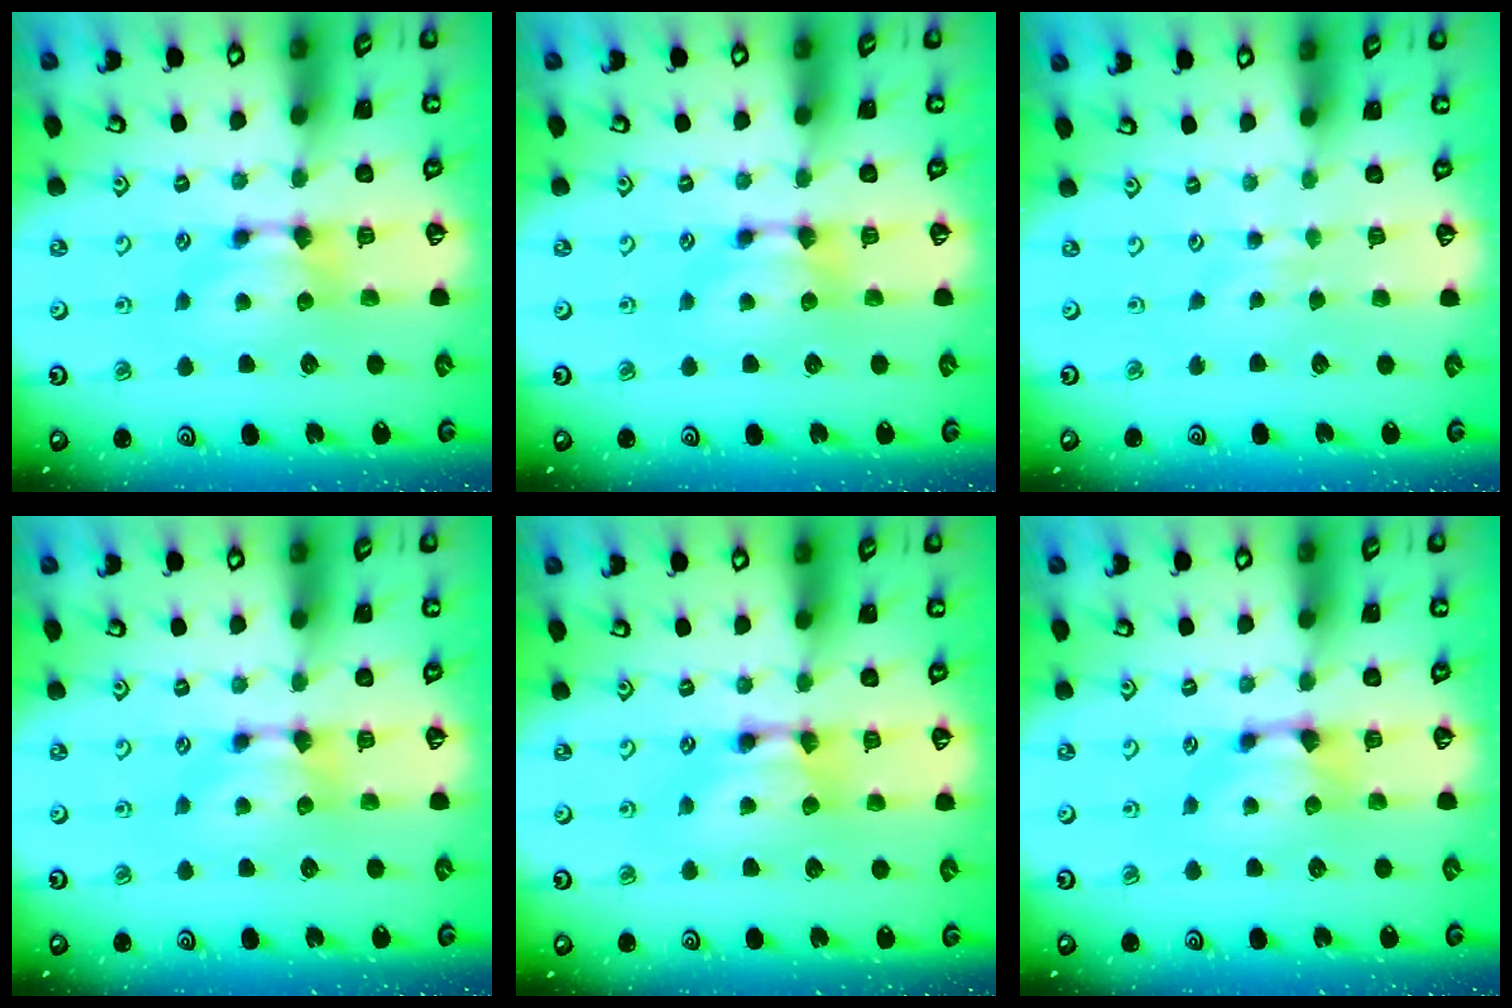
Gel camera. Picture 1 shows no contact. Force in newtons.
{"total": 0.0}
{"total": 3.0, "press": 2.9, "slide": 0.3}
{"total": 0.0}
{"total": 2.0, "press": 2.0, "slide": 0.1}
{"total": 0.8, "press": 0.3, "slide": 0.7}